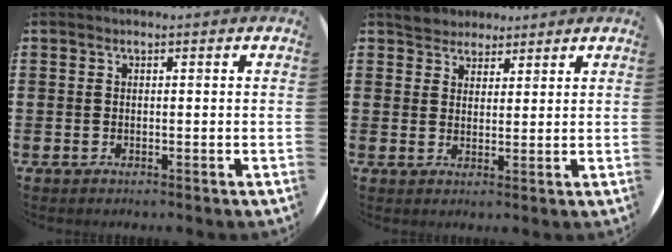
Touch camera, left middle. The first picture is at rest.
{"total": 3.5, "force": [3.2, 1.4, -0.3], "torque": [0.003, -0.002, 0.060]}